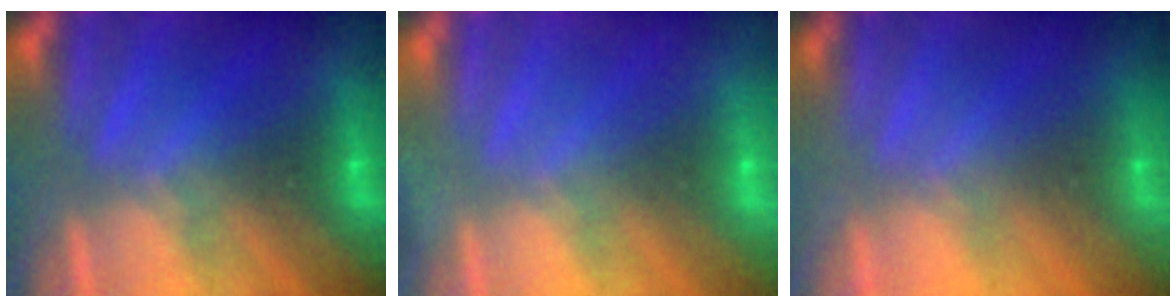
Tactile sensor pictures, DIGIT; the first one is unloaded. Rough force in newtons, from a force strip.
{"total": 2.3}
{"total": 9.0}